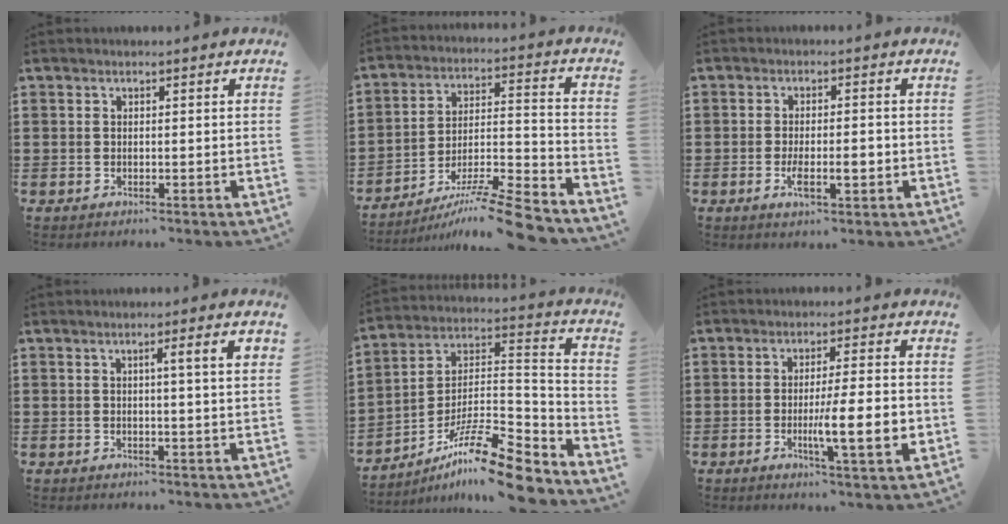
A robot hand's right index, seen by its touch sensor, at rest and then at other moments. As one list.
[{"total": 10.3, "force": [-8.9, 0.1, 5.1], "torque": [-0.071, 0.014, -0.175]}, {"total": 4.7, "force": [-1.2, 1.5, 4.3], "torque": [-0.069, -0.001, -0.023]}, {"total": 4.0, "force": [1.0, 0.0, 3.9], "torque": [-0.073, 0.000, 0.013]}, {"total": 14.2, "force": [-11.0, 2.2, 8.6], "torque": [-0.143, 0.029, -0.206]}, {"total": 9.5, "force": [-1.8, 1.5, 9.2], "torque": [-0.148, -0.012, -0.030]}]